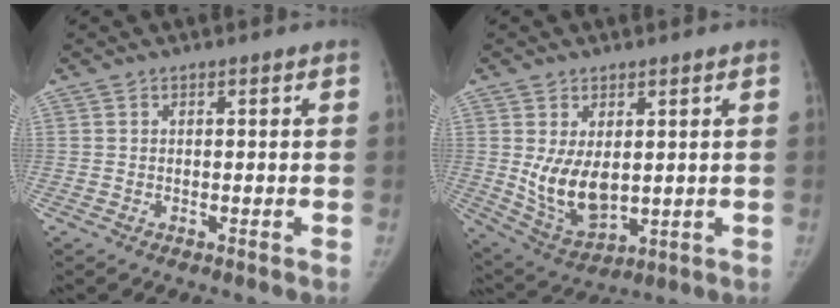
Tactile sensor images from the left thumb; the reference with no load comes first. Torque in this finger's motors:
{"motor_torque": [0.40, 1.32, 0.55, -0.57, 0.12]}